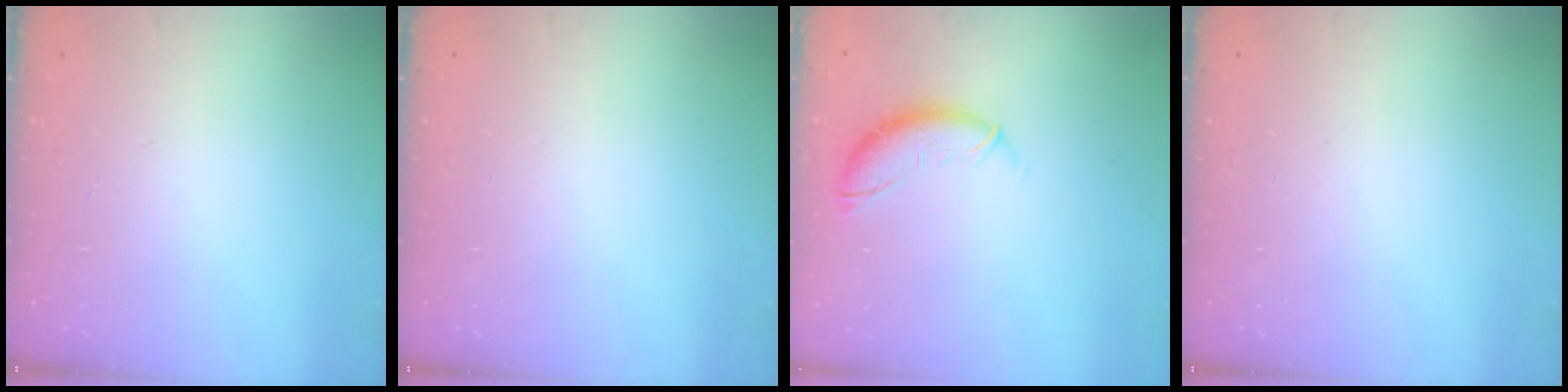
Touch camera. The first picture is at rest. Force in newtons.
{"total": 0.0}
{"total": 9.8, "press": 9.7, "slide": 1.6}
{"total": 0.0}